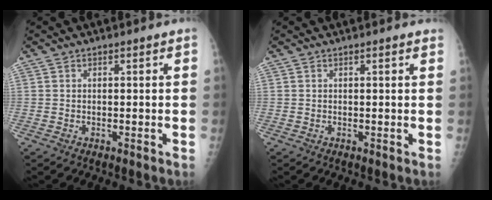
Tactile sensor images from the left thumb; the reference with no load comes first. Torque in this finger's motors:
{"motor_torque": [0.66, 0.46, 0.09, -0.25, 0.01]}